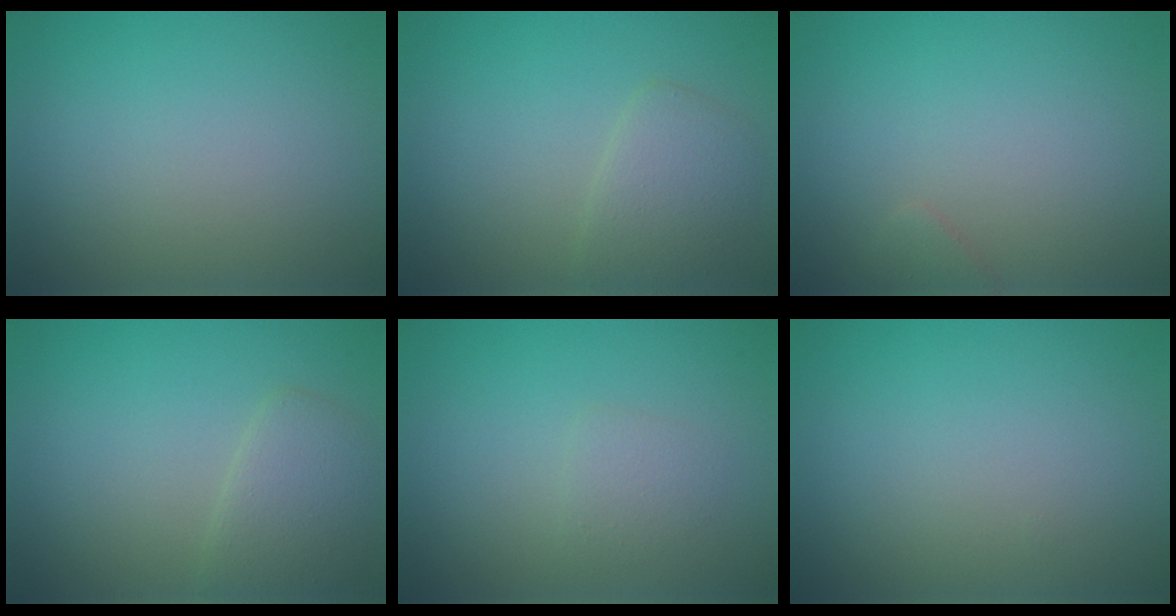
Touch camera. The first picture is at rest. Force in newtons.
{"total": 2.6, "press": 2.6, "slide": 0.3}
{"total": 0.8, "press": 0.8, "slide": 0.1}
{"total": 2.7, "press": 2.7, "slide": 0.1}
{"total": 1.2, "press": 1.2, "slide": 0.0}
{"total": 0.0}